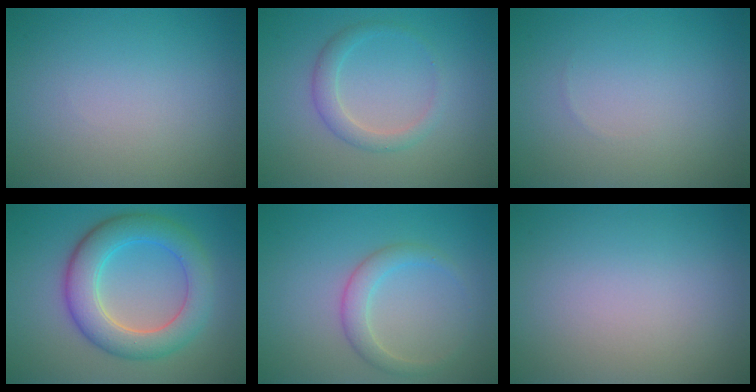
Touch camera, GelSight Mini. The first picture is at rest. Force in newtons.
{"total": 1.5, "press": 1.5, "slide": 0.0}
{"total": 0.0}
{"total": 6.5, "press": 6.4, "slide": 0.5}
{"total": 2.3, "press": 2.3, "slide": 0.1}
{"total": 0.0}